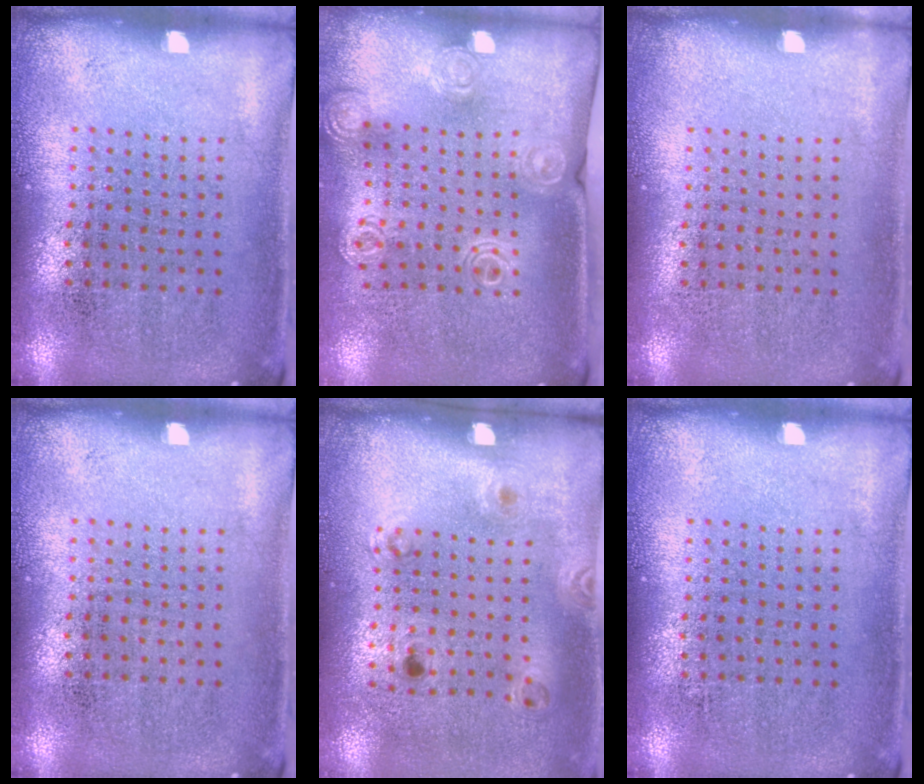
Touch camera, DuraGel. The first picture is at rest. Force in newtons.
{"total": 1.4, "press": 1.4, "slide": 0.4}
{"total": 0.0}
{"total": 0.0}
{"total": 1.2, "press": 0.7, "slide": 1.0}
{"total": 0.0}